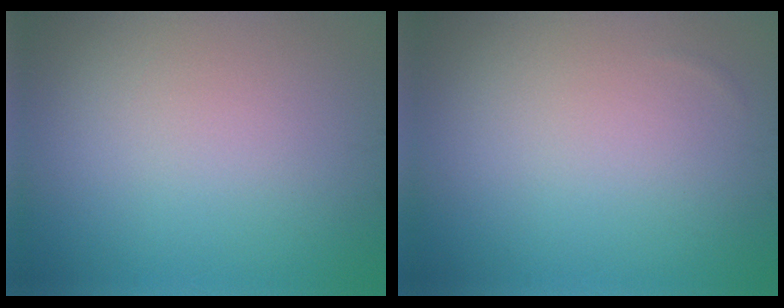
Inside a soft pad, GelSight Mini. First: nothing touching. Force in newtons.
{"total": 0.0}